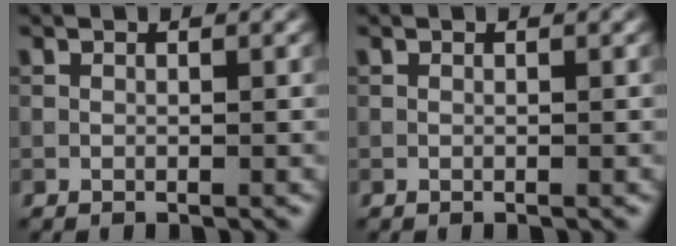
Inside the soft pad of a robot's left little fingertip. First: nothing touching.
{"total": 0.0}